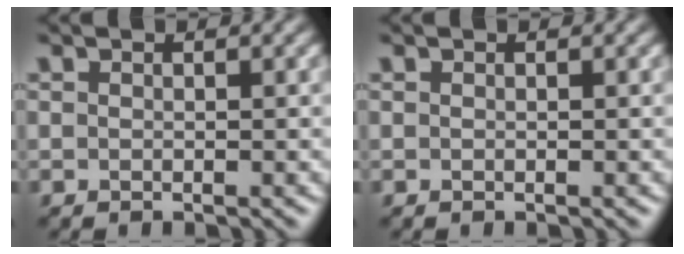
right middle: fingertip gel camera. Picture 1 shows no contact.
{"total": 0.0}